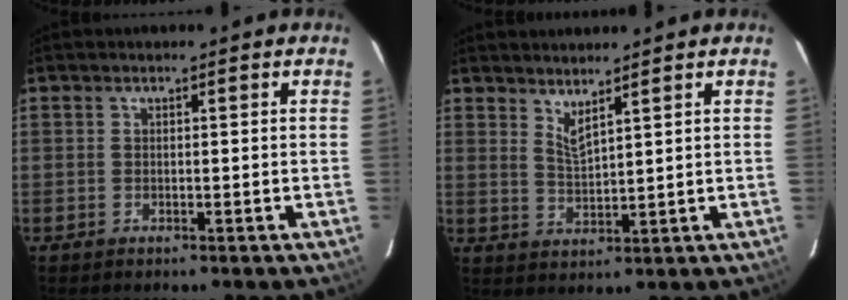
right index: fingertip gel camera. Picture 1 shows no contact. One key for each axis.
{"total": 3.5, "fx": 3.0, "fy": 0.2, "fz": 1.9, "tx": -0.035, "ty": -0.010, "tz": 0.052}